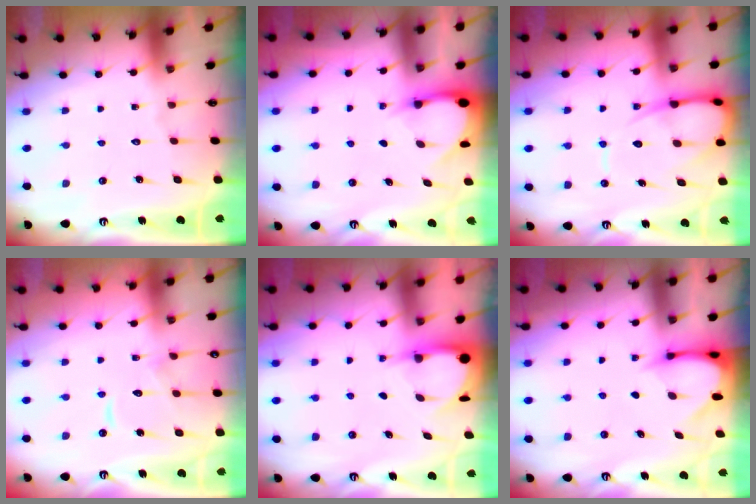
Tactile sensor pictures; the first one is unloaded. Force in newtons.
{"total": 3.1, "press": 3.1, "slide": 0.2}
{"total": 10.5, "press": 10.4, "slide": 1.4}
{"total": 9.4, "press": 9.4, "slide": 1.0}
{"total": 4.0, "press": 3.9, "slide": 0.4}
{"total": 3.3, "press": 3.3, "slide": 0.3}